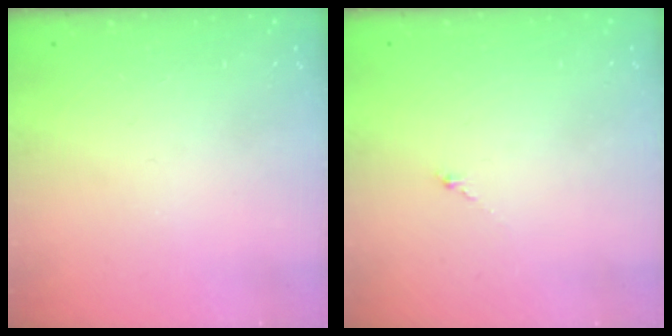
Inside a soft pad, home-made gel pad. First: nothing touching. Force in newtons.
{"total": 0.0}